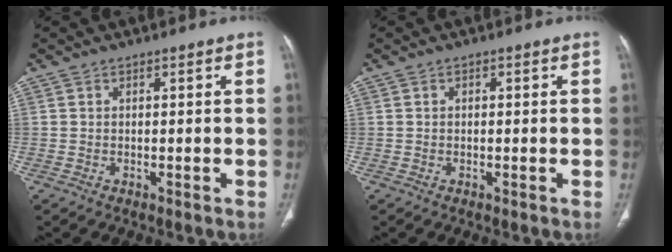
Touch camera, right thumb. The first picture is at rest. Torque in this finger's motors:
{"motor_torque": [0.17, -0.18, -0.10, -0.07, 0.04]}